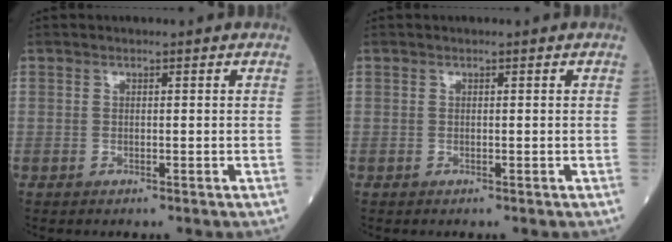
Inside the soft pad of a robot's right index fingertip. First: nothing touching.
{"total": 0.0}